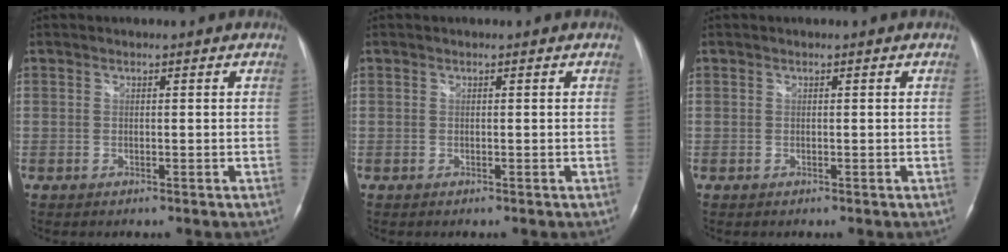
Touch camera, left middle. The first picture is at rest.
{"total": 0.0}
{"total": 0.0}